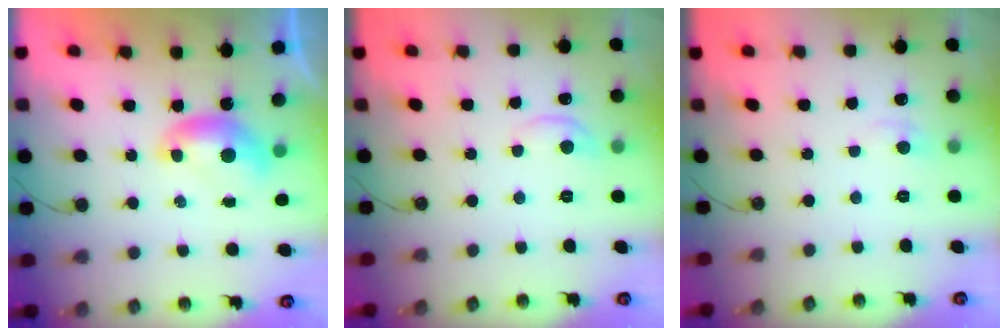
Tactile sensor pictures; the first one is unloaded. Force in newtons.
{"total": 1.3, "press": 1.2, "slide": 0.5}
{"total": 0.7, "press": 0.6, "slide": 0.4}